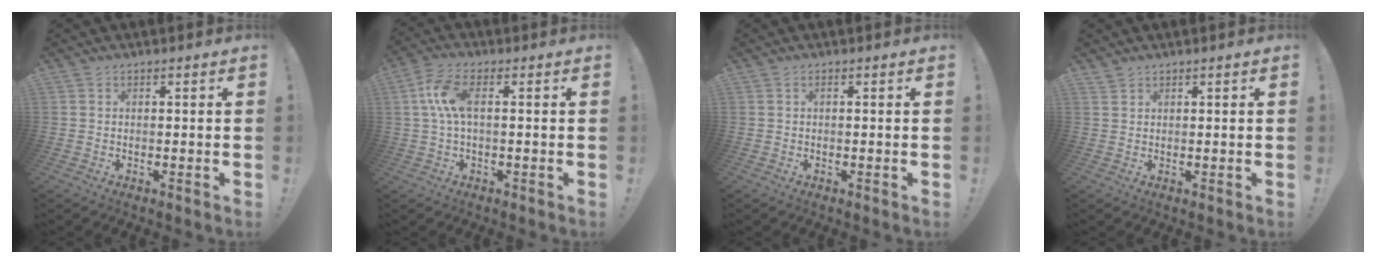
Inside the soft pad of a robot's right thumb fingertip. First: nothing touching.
{"total": 8.3, "force": [1.0, 3.3, 7.6], "torque": [-0.155, 0.000, 0.020]}
{"total": 0.5, "force": [-0.4, -0.1, 0.3], "torque": [-0.010, 0.000, -0.006]}
{"total": 1.0, "force": [1.0, 0.3, 0.2], "torque": [-0.006, -0.004, 0.019]}